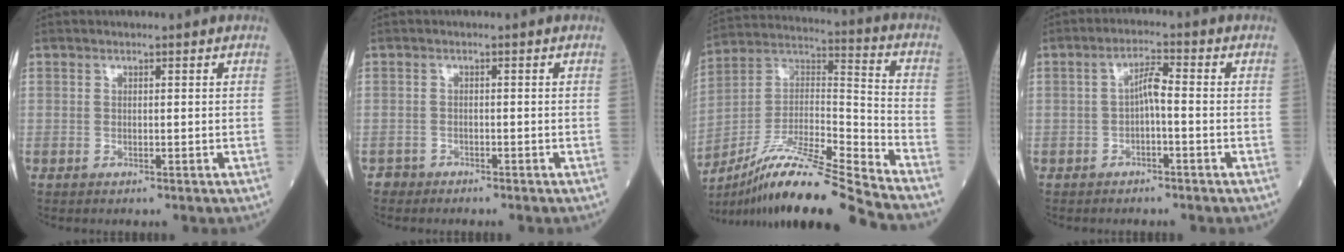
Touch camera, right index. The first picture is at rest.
{"total": 1.3, "force": [-1.1, 0.4, -0.5], "torque": [0.008, 0.000, -0.023]}
{"total": 19.6, "force": [-16.4, -0.7, 10.8], "torque": [-0.220, 0.000, -0.301]}
{"total": 3.3, "force": [-0.6, 0.6, 3.2], "torque": [-0.054, 0.012, -0.011]}